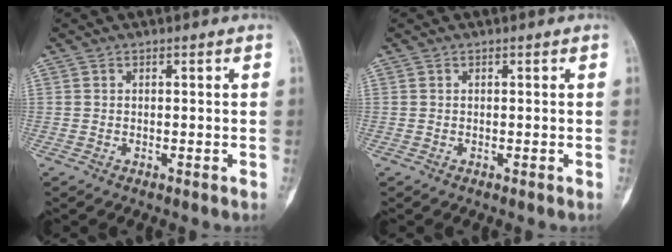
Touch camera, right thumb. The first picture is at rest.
{"total": 0.0}